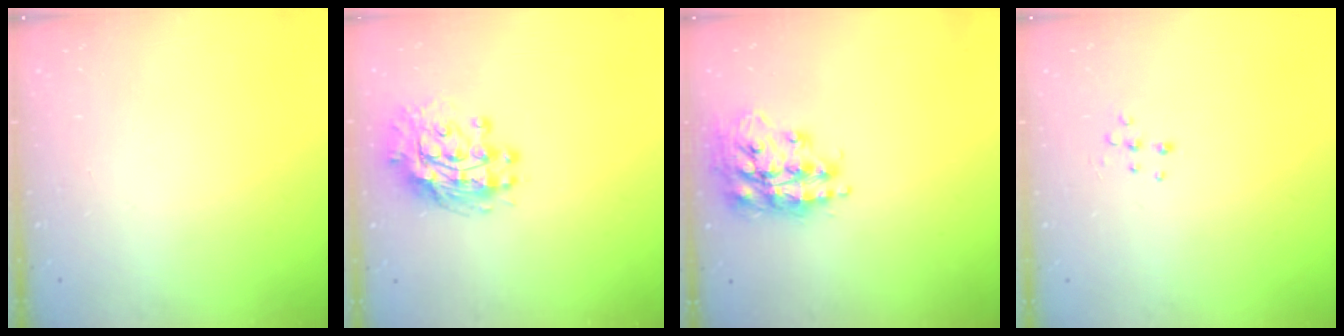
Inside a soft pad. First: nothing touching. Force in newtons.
{"total": 12.5, "press": 12.4, "slide": 1.0}
{"total": 17.1, "press": 17.0, "slide": 1.5}
{"total": 5.2, "press": 5.2, "slide": 0.7}